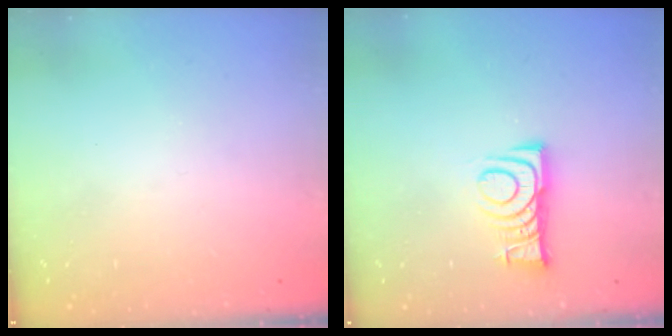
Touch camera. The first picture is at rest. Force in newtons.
{"total": 8.0, "press": 7.9, "slide": 0.5}